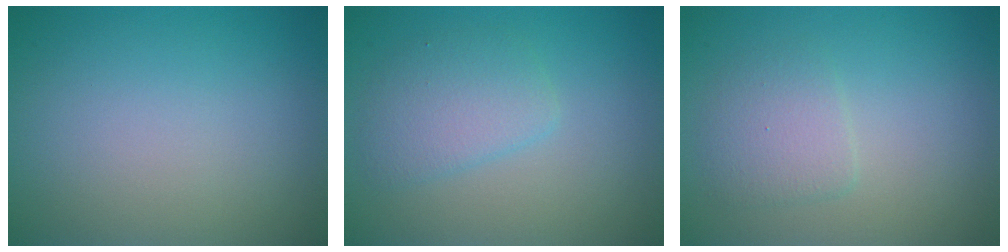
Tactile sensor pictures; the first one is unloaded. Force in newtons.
{"total": 2.9, "press": 2.9, "slide": 0.1}
{"total": 2.3, "press": 2.3, "slide": 0.1}